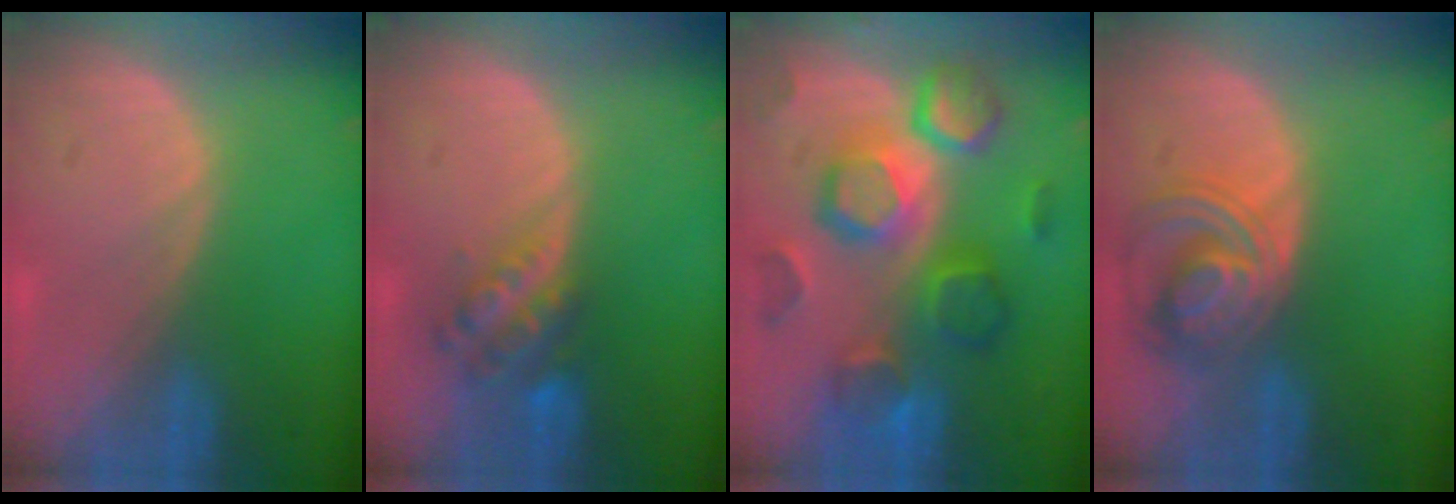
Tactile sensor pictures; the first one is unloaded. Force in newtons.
{"total": 5.8, "press": 5.1, "slide": 2.8}
{"total": 12.0, "press": 12.0, "slide": 1.2}
{"total": 7.1, "press": 6.9, "slide": 1.8}